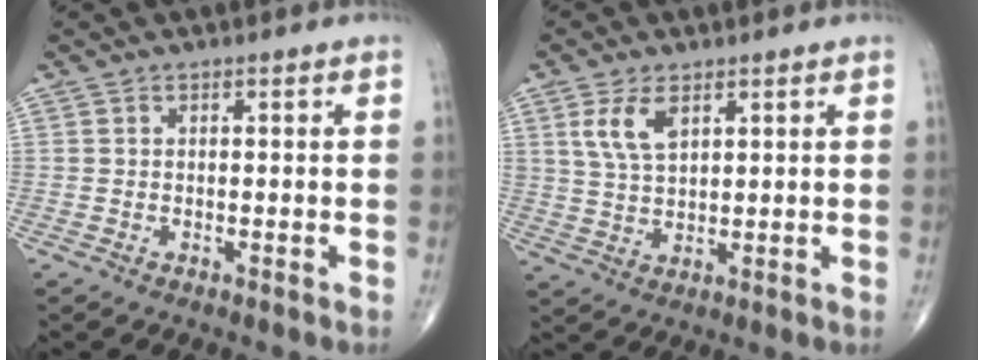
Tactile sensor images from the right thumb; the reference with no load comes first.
{"total": 6.0, "force": [2.8, 3.1, 4.4], "torque": [-0.083, -0.010, 0.062]}